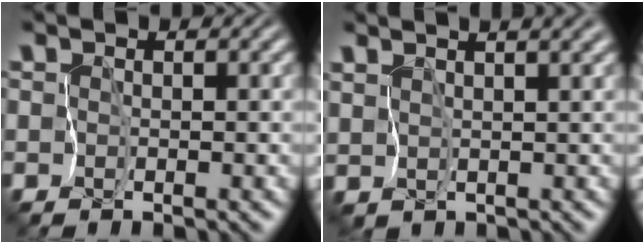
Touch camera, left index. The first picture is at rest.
{"total": 4.1, "force": [2.9, 1.1, 2.6], "torque": [-0.054, 0.024, 0.047]}